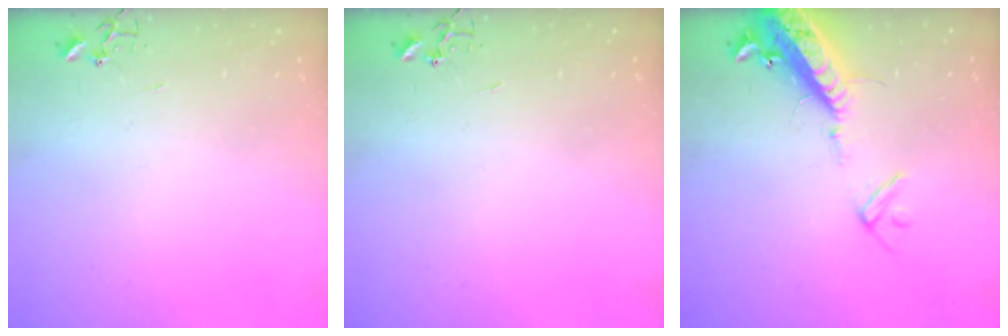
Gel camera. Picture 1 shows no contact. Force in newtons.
{"total": 0.0}
{"total": 16.4, "press": 16.1, "slide": 3.1}